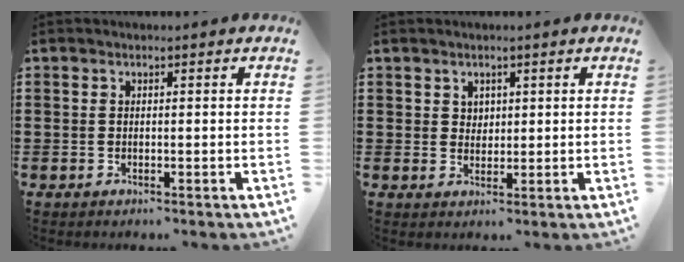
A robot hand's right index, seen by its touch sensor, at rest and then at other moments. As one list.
[{"total": 1.9, "force": [1.2, 1.5, 0.3], "torque": [-0.011, 0.007, 0.022]}]